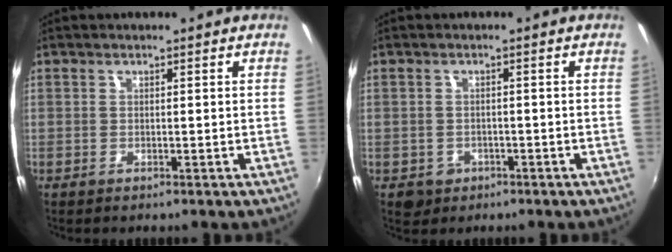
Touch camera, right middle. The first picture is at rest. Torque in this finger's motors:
{"motor_torque": [0.30, -0.30, 0.00, 0.01]}